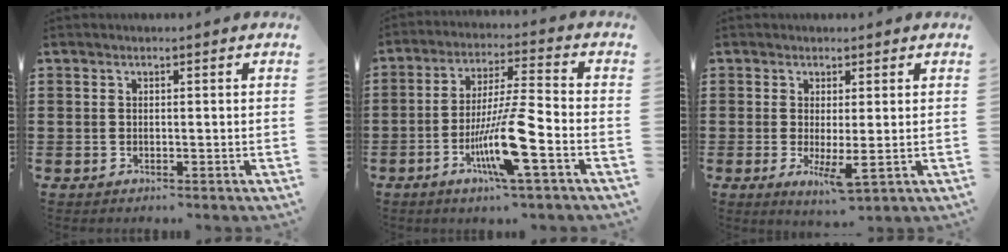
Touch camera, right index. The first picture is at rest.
{"total": 11.3, "force": [-4.5, 0.9, 10.3], "torque": [-0.207, -0.013, -0.089]}
{"total": 4.3, "force": [-0.4, 0.9, 4.1], "torque": [-0.081, -0.012, -0.003]}